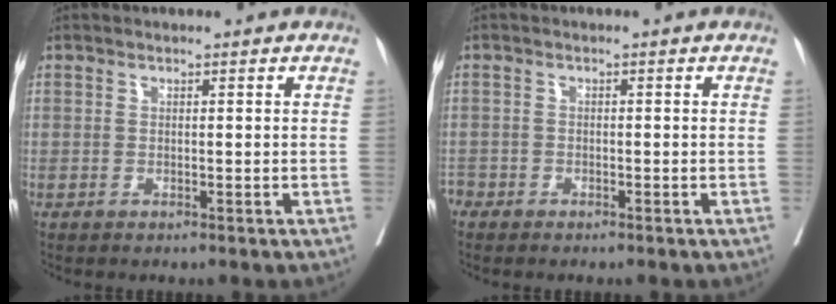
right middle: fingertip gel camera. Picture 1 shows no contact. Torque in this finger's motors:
{"motor_torque": [0.54, -0.61, 0.02, -0.01]}